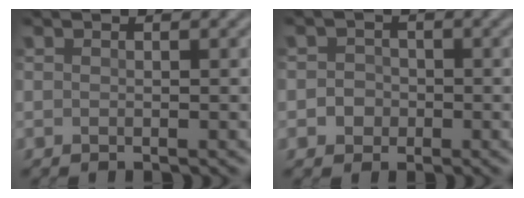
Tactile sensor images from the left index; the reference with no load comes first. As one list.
[{"total": 1.9, "force": [-0.1, 1.8, 0.4], "torque": [0.016, 0.008, -0.015]}]